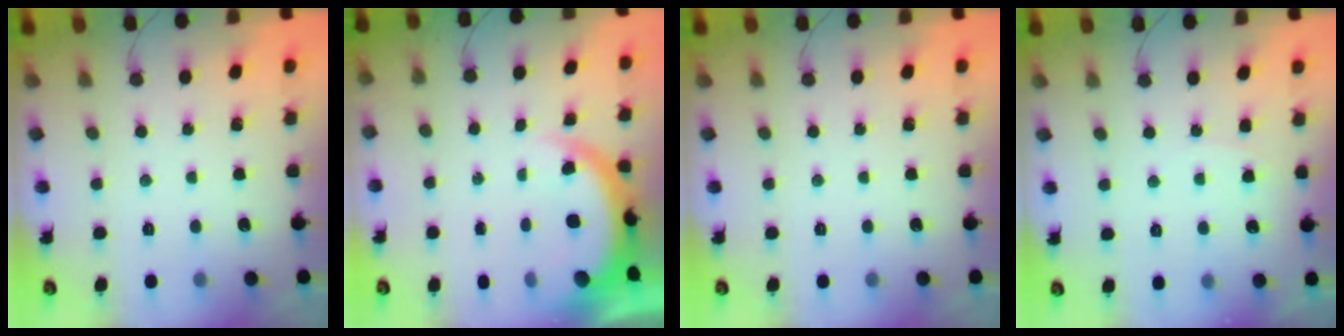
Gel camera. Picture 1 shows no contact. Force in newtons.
{"total": 5.2, "press": 5.1, "slide": 0.8}
{"total": 0.0}
{"total": 3.3, "press": 3.3, "slide": 0.5}